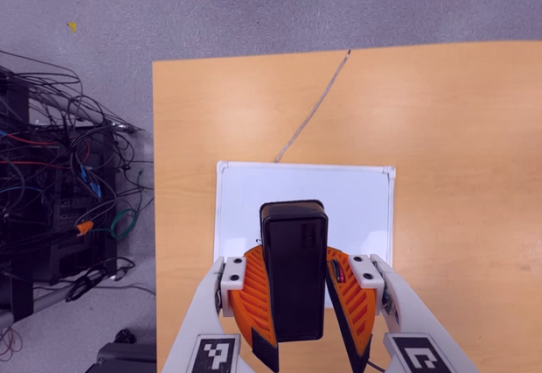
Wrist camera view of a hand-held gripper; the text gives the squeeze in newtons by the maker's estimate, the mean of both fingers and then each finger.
{"total": 9.1, "left": 9.7, "right": 8.5}